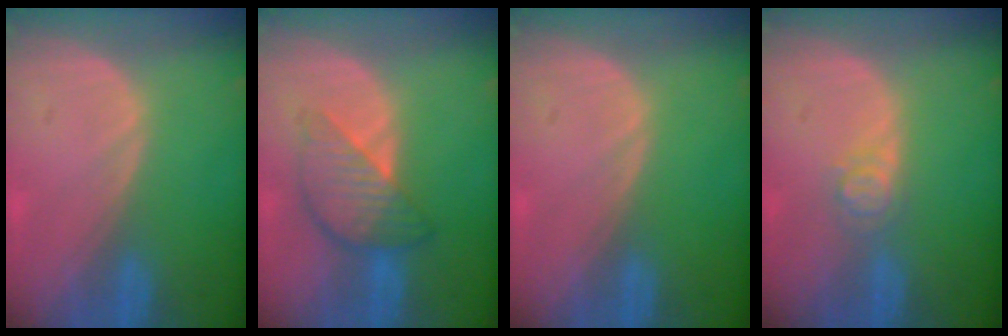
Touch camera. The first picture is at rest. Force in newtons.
{"total": 6.2, "press": 6.2, "slide": 0.4}
{"total": 0.0}
{"total": 2.6, "press": 2.6, "slide": 0.3}